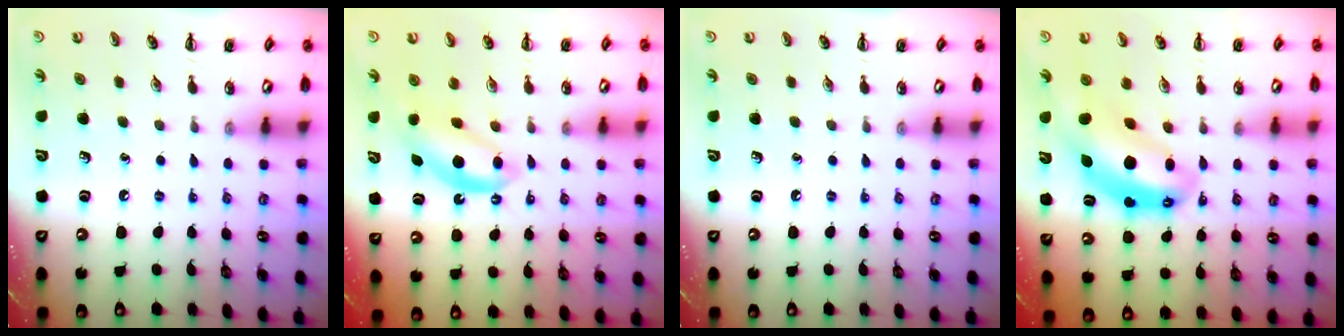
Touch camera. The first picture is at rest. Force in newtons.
{"total": 6.3, "press": 6.3, "slide": 0.8}
{"total": 0.0}
{"total": 10.0, "press": 9.7, "slide": 2.6}